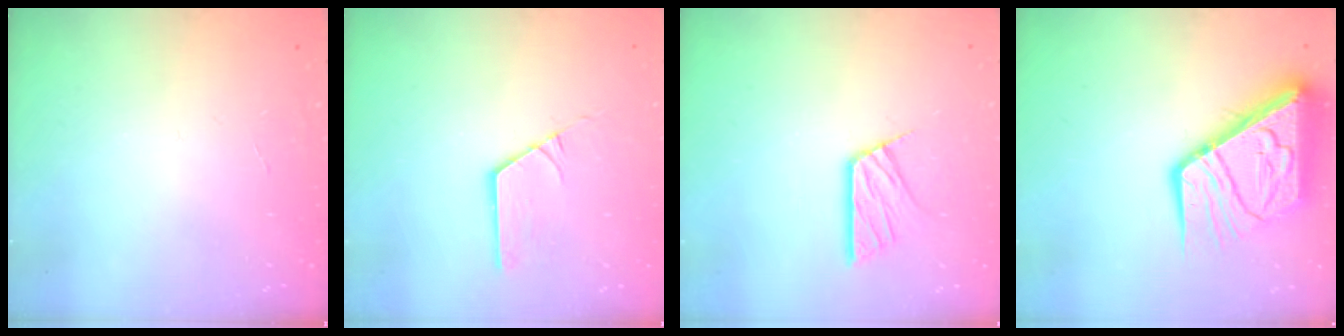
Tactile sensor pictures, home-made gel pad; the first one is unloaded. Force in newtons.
{"total": 2.4, "press": 2.3, "slide": 0.3}
{"total": 10.2, "press": 10.2, "slide": 0.7}
{"total": 15.1, "press": 15.0, "slide": 1.7}